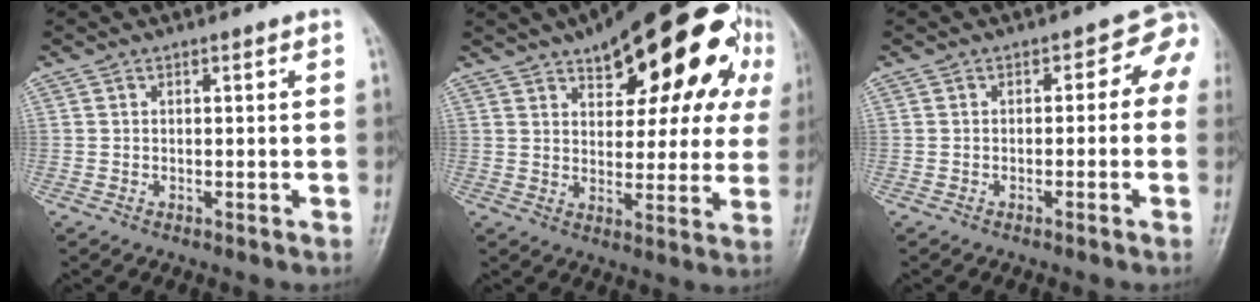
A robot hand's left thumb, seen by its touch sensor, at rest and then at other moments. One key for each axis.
{"total": 23.7, "fx": 11.8, "fy": 10.4, "fz": 17.7, "tx": -0.205, "ty": 0.002, "tz": 0.162}
{"total": 4.7, "fx": -0.3, "fy": 3.3, "fz": 3.3, "tx": 0.002, "ty": 0.021, "tz": -0.016}